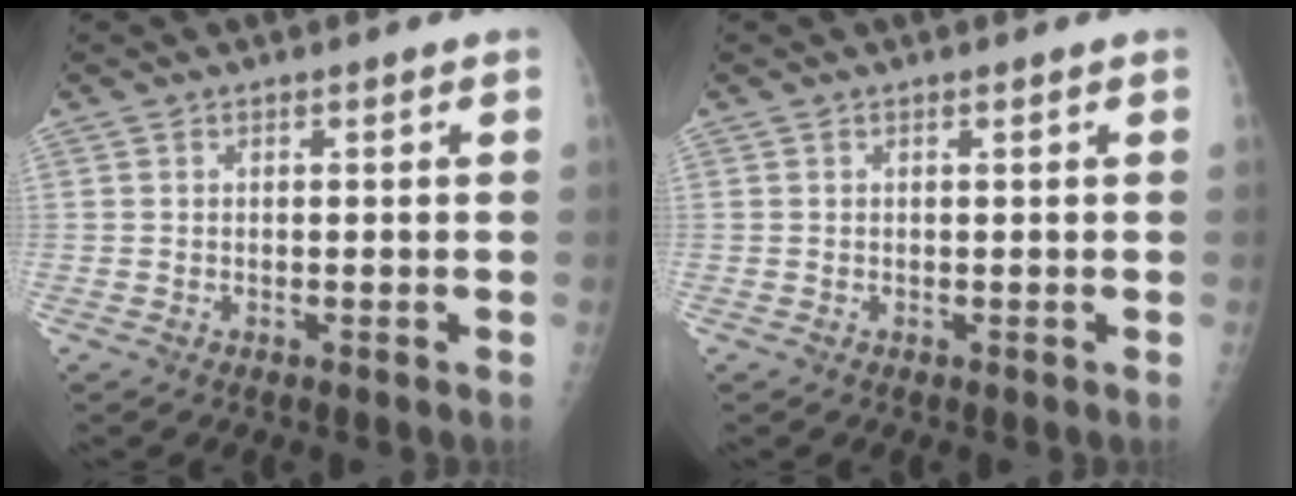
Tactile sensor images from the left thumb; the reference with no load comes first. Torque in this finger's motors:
{"motor_torque": [0.04, -0.13, -0.04, -0.12, 0.00]}